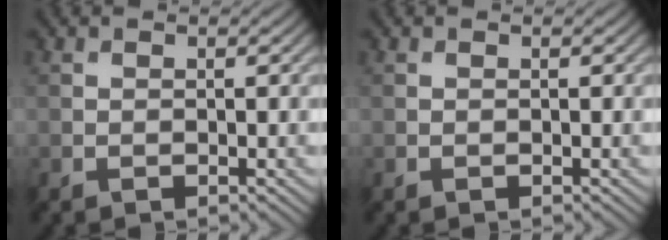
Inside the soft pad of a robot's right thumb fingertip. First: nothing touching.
{"total": 0.0}